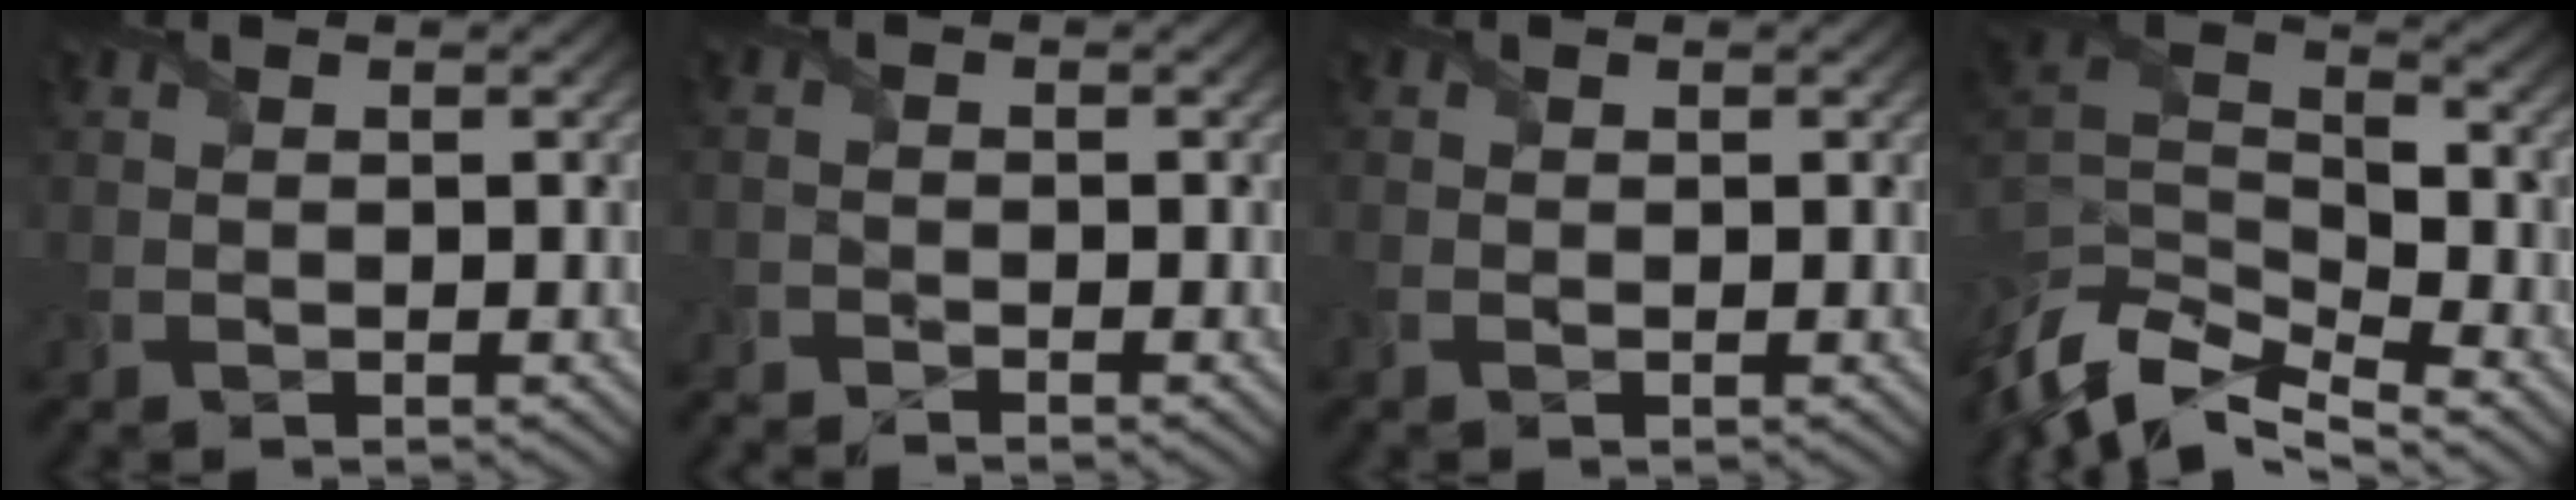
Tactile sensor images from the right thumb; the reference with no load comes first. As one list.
[{"total": 2.2, "force": [-2.2, -0.1, 0.1], "torque": [-0.005, -0.007, -0.053]}, {"total": 0.7, "force": [-0.2, 0.6, 0.4], "torque": [-0.010, -0.002, -0.005]}, {"total": 10.4, "force": [-6.9, 3.8, 6.8], "torque": [-0.152, -0.005, -0.138]}]